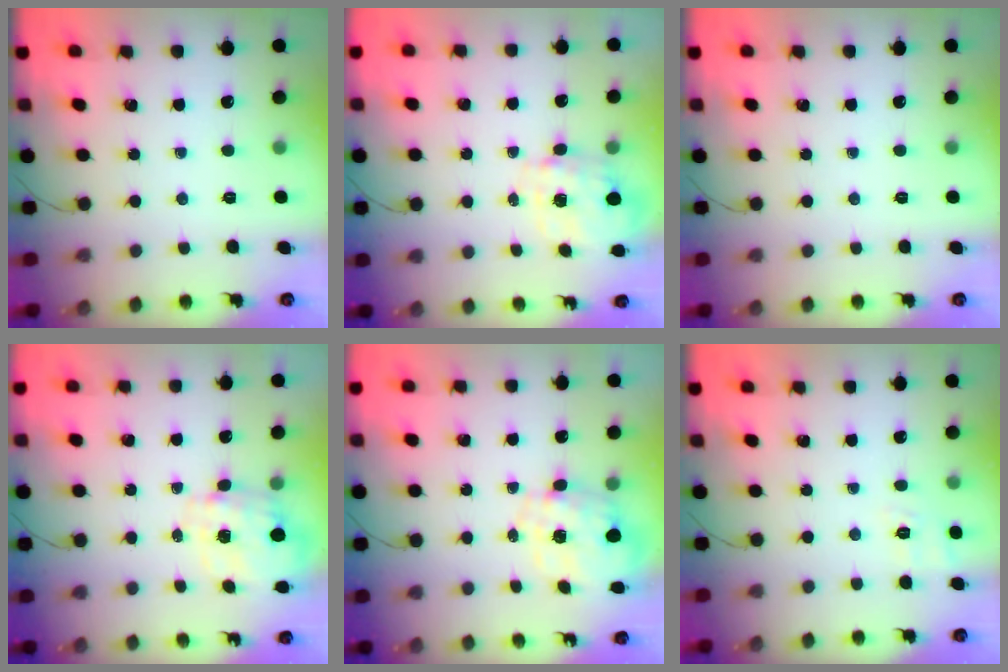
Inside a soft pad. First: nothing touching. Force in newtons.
{"total": 3.6, "press": 3.5, "slide": 0.8}
{"total": 0.0}
{"total": 2.6, "press": 2.4, "slide": 1.0}
{"total": 2.3, "press": 2.0, "slide": 1.2}
{"total": 2.7, "press": 1.9, "slide": 2.0}